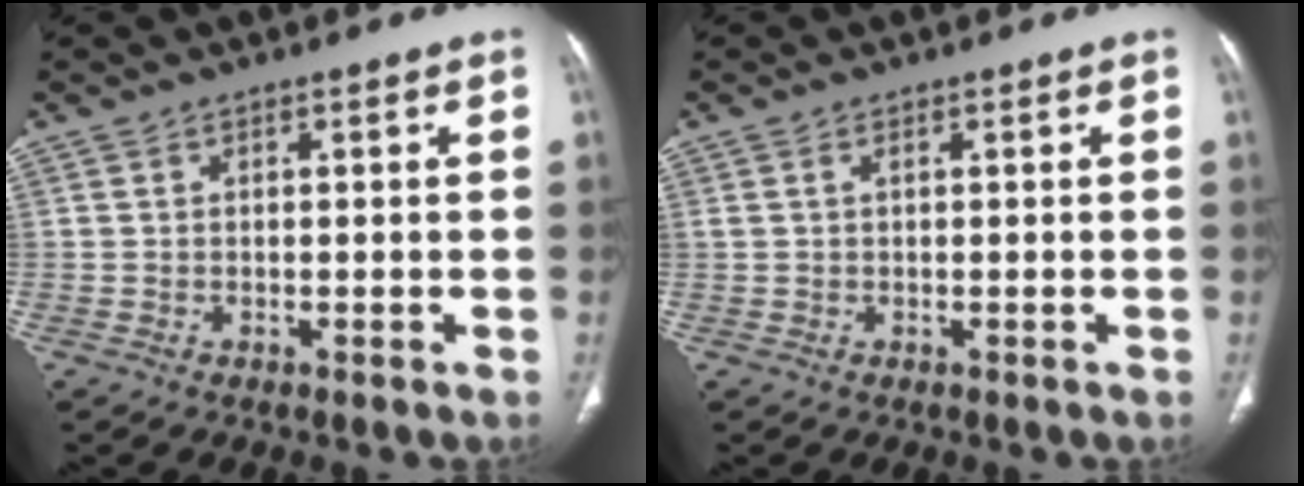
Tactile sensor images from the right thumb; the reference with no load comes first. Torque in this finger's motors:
{"motor_torque": [0.01, -0.32, 0.00, 0.66, 0.03]}